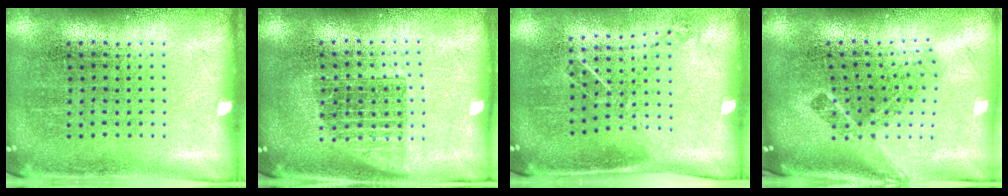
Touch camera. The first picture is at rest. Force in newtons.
{"total": 1.4, "press": 1.1, "slide": 0.8}
{"total": 1.1, "press": 0.9, "slide": 0.6}
{"total": 2.2, "press": 1.5, "slide": 1.7}